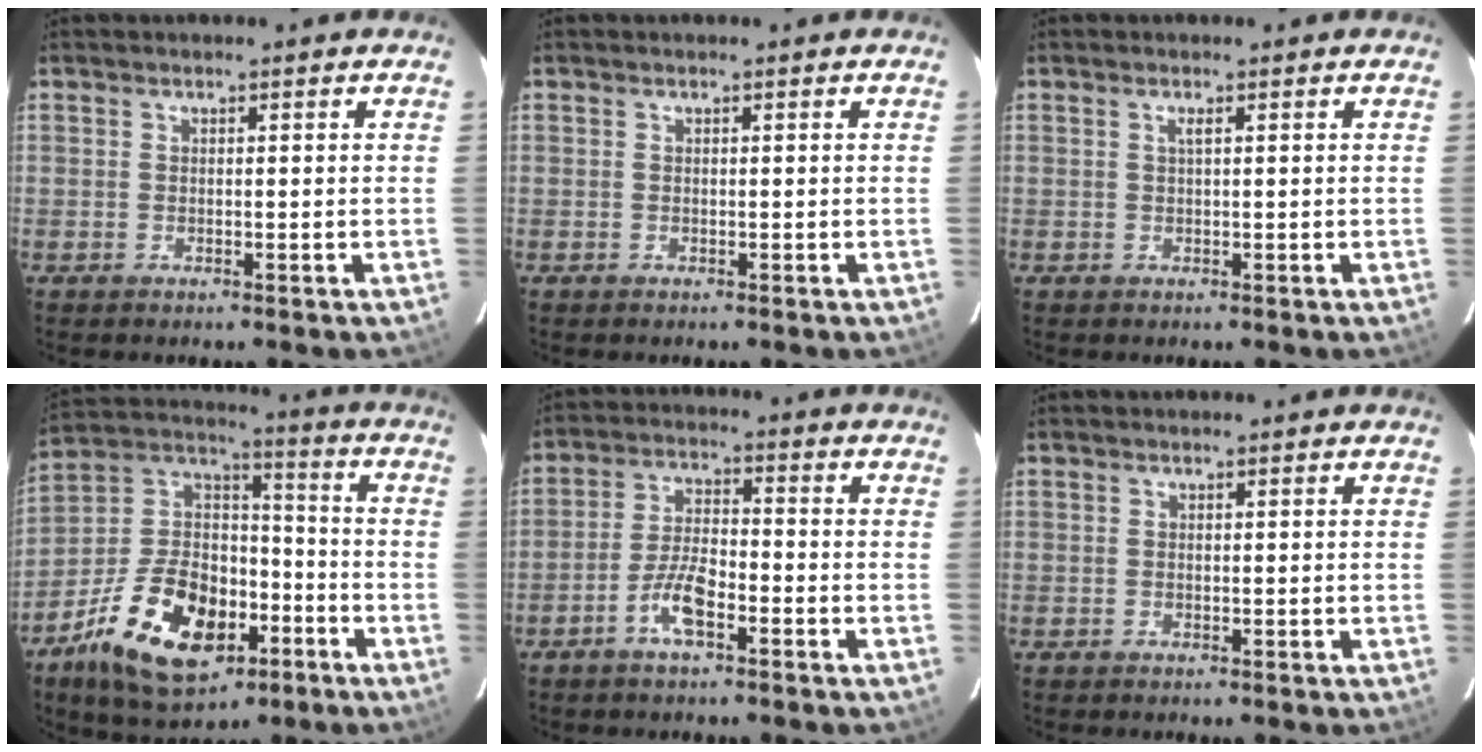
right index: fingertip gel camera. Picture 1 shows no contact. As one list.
[{"total": 0.0}, {"total": 0.8, "force": [0.3, -0.1, 0.7], "torque": [-0.013, 0.001, 0.005]}, {"total": 21.8, "force": [-10.5, 12.5, 14.5], "torque": [-0.296, 0.016, -0.166]}, {"total": 6.6, "force": [-3.8, 1.9, 5.0], "torque": [-0.108, 0.006, -0.071]}, {"total": 0.0}]